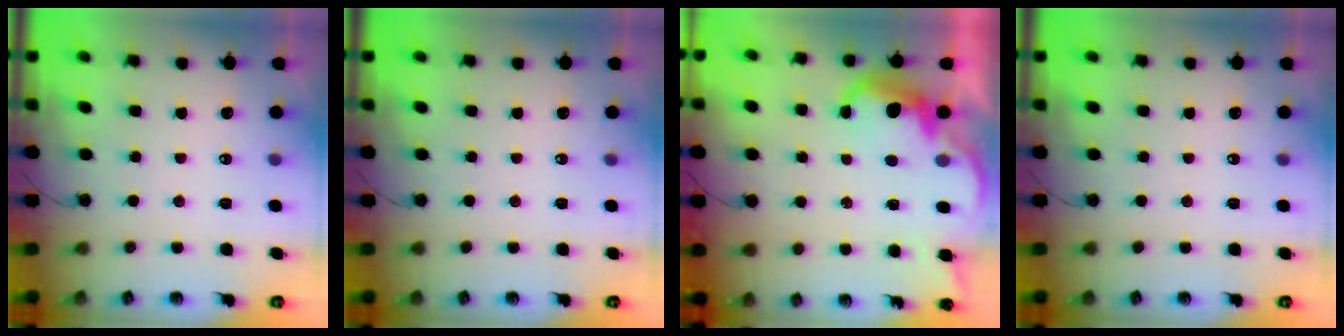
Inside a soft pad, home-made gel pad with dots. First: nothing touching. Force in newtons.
{"total": 0.0}
{"total": 6.6, "press": 6.5, "slide": 0.6}
{"total": 0.0}